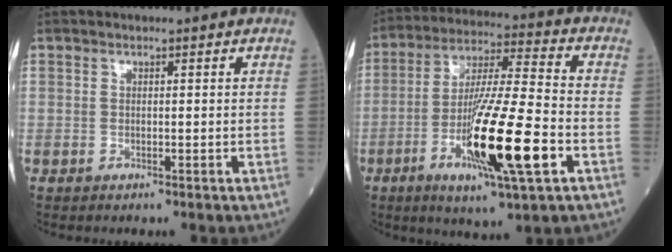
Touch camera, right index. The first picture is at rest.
{"total": 17.5, "force": [-5.7, 1.0, 16.5], "torque": [-0.304, -0.021, -0.097]}